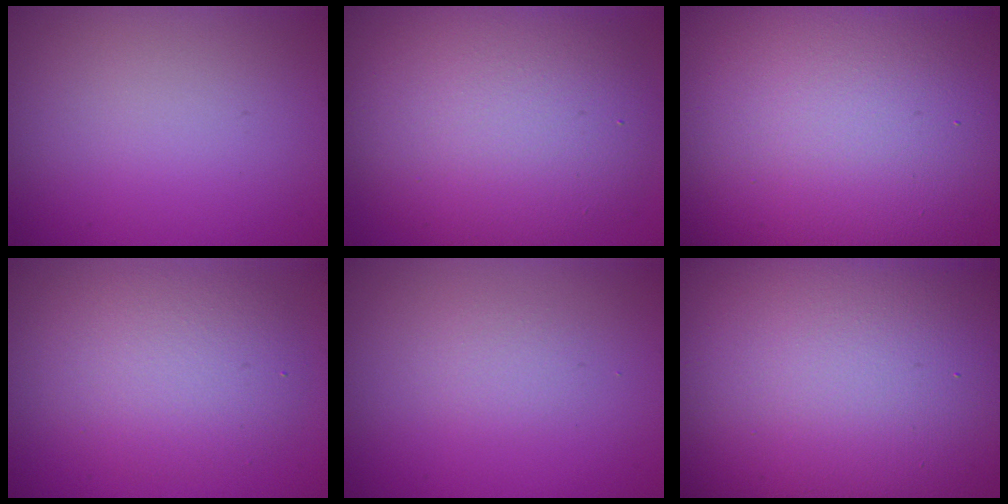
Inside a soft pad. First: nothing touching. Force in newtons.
{"total": 9.7, "press": 9.6, "slide": 0.7}
{"total": 21.2, "press": 21.2, "slide": 1.4}
{"total": 4.7, "press": 4.6, "slide": 0.4}
{"total": 1.1, "press": 1.1, "slide": 0.1}
{"total": 22.0, "press": 21.9, "slide": 1.1}